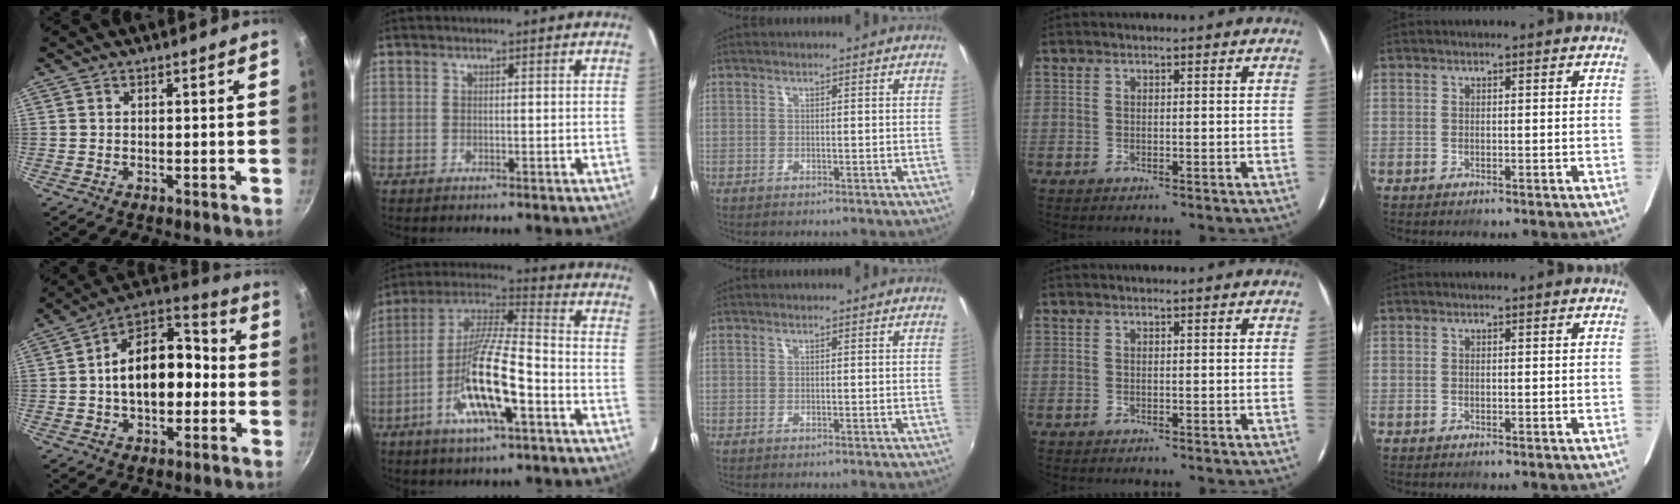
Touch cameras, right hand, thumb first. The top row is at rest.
{"thumb": {"total": 16.8, "force": [-1.0, 10.8, 12.9], "torque": [-0.167, 0.050, -0.030]}, "index": {"total": 15.7, "force": [-6.5, 3.3, 14.0], "torque": [-0.280, -0.011, -0.127]}}